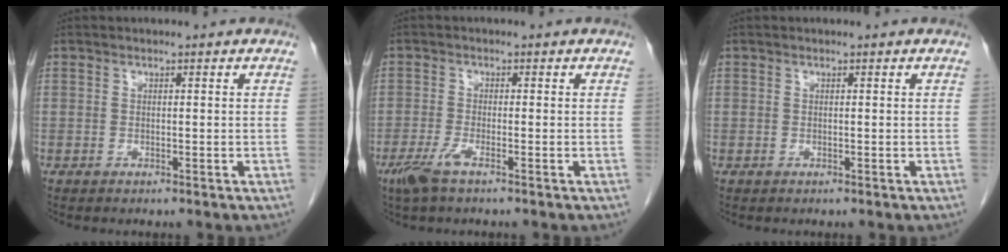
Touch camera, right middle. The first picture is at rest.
{"total": 3.2, "force": [-1.9, 0.2, 2.5], "torque": [-0.061, -0.010, -0.043]}
{"total": 0.0}